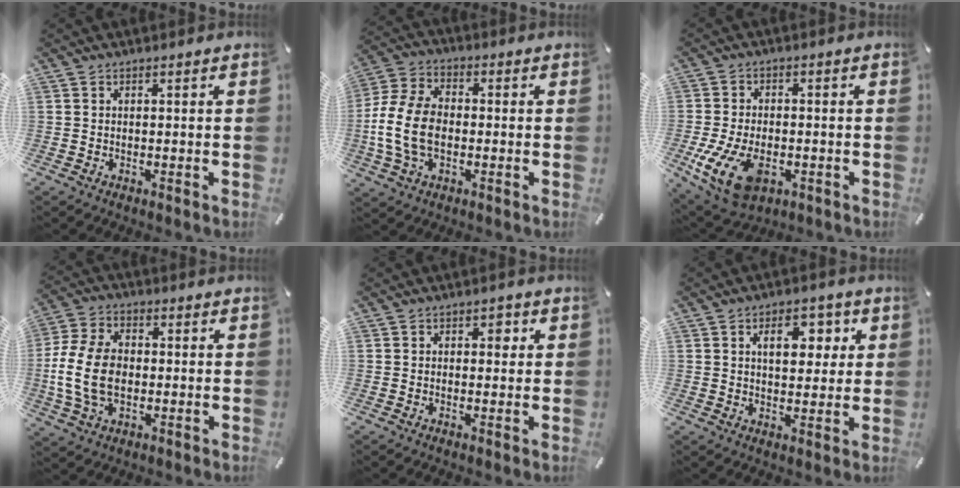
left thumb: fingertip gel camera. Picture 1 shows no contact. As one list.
[{"total": 12.7, "force": [-2.3, 8.6, 9.0], "torque": [-0.206, 0.004, -0.041]}, {"total": 12.5, "force": [-4.0, 7.9, 8.8], "torque": [-0.191, -0.002, -0.071]}, {"total": 12.9, "force": [-1.7, 8.9, 9.2], "torque": [-0.206, 0.009, -0.027]}, {"total": 2.2, "force": [0.4, 1.6, 1.5], "torque": [-0.006, -0.001, -0.001]}, {"total": 8.5, "force": [3.2, 5.4, 5.7], "torque": [-0.066, -0.009, 0.043]}]